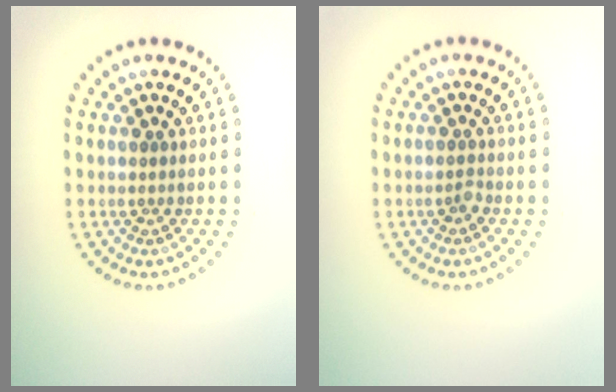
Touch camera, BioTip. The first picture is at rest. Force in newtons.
{"total": 0.7, "press": 0.4, "slide": 0.6}